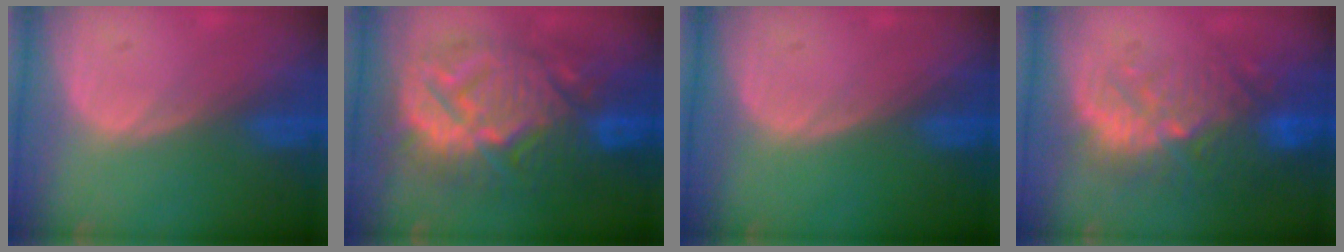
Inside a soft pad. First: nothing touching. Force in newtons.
{"total": 13.7, "press": 13.6, "slide": 1.3}
{"total": 0.0}
{"total": 11.1, "press": 9.7, "slide": 5.4}